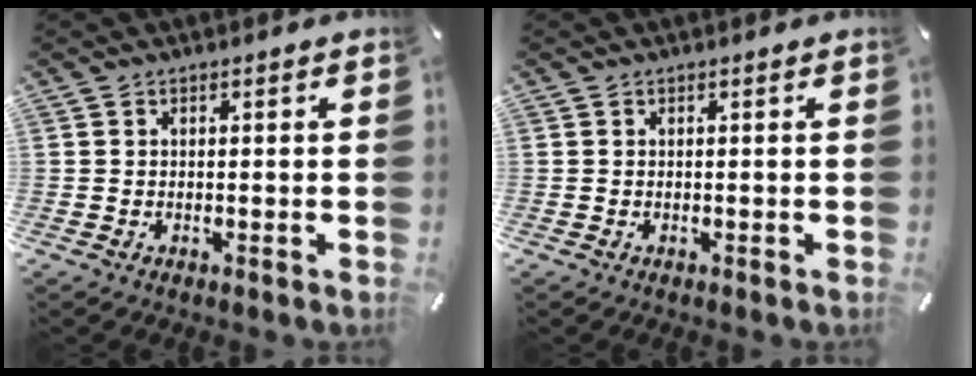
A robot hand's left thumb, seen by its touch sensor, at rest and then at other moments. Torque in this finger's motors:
{"motor_torque": [-0.06, 0.05, -0.01, -0.06, 0.01]}